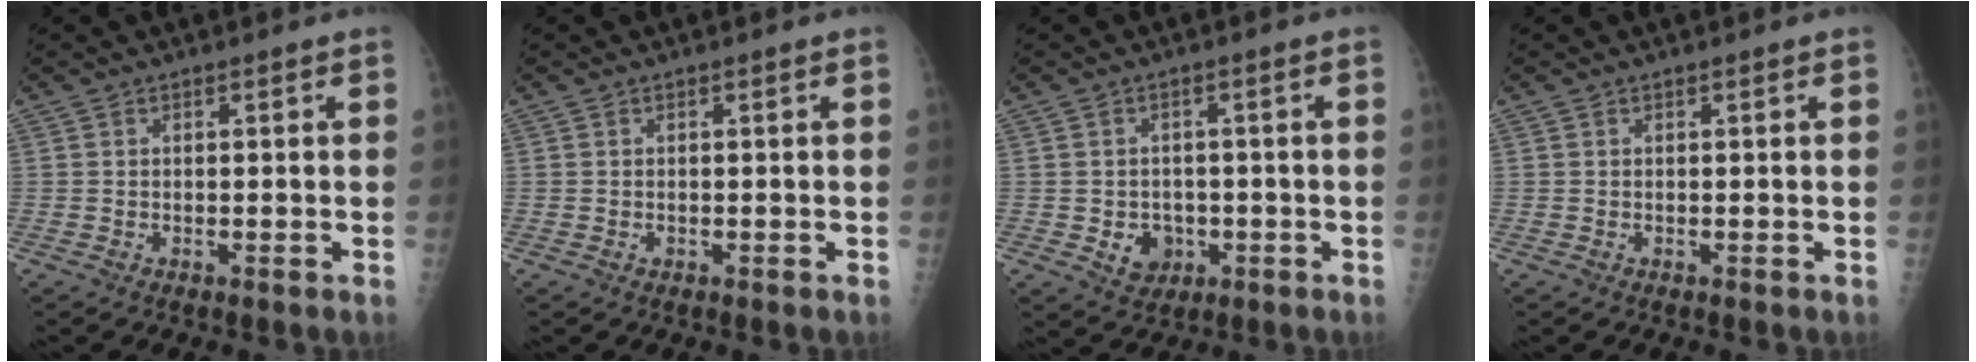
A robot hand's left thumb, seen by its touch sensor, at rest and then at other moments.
{"total": 0.0}
{"total": 5.0, "force": [-1.3, 4.3, 2.3], "torque": [-0.010, 0.006, -0.010]}
{"total": 0.0}